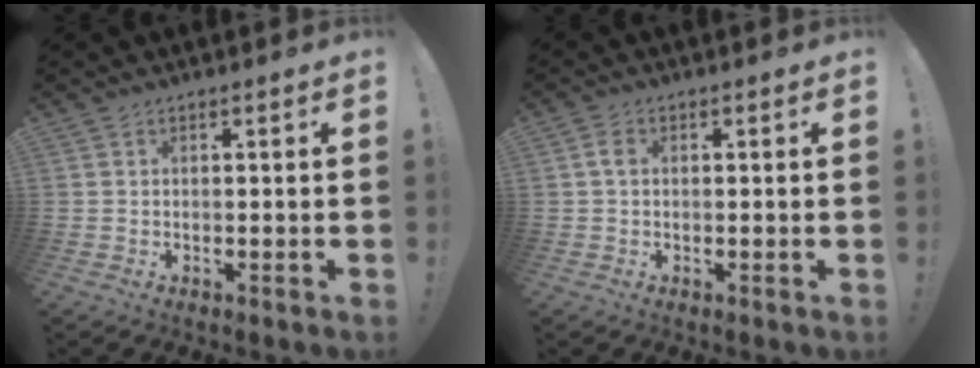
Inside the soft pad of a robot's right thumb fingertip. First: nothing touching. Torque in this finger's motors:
{"motor_torque": [0.19, -0.71, 0.15, -0.29, 0.00]}